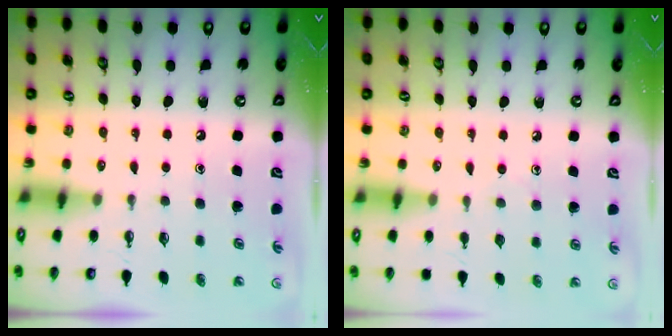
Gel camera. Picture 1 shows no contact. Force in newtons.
{"total": 4.9, "press": 4.9, "slide": 0.6}